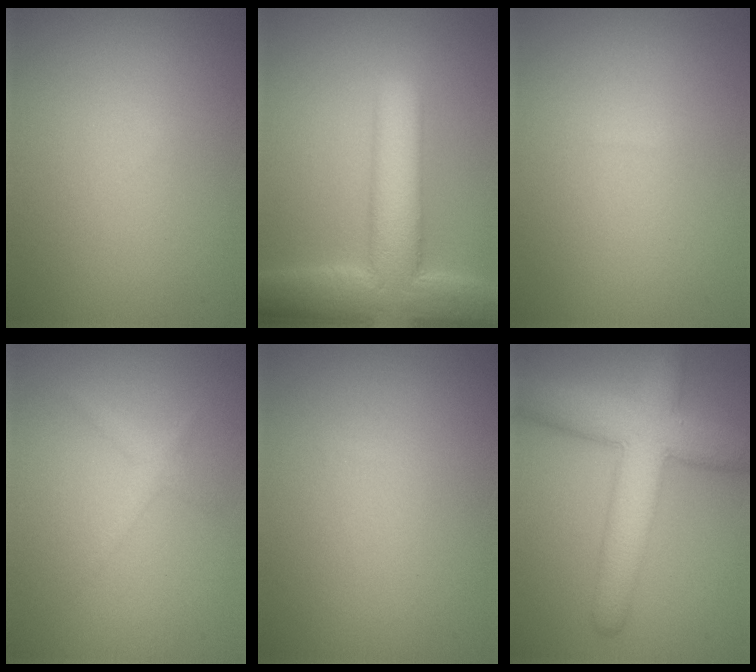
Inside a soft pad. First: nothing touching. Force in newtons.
{"total": 9.1, "press": 9.1, "slide": 0.6}
{"total": 0.0}
{"total": 1.3, "press": 1.3, "slide": 0.1}
{"total": 0.0}
{"total": 8.1, "press": 8.1, "slide": 0.3}